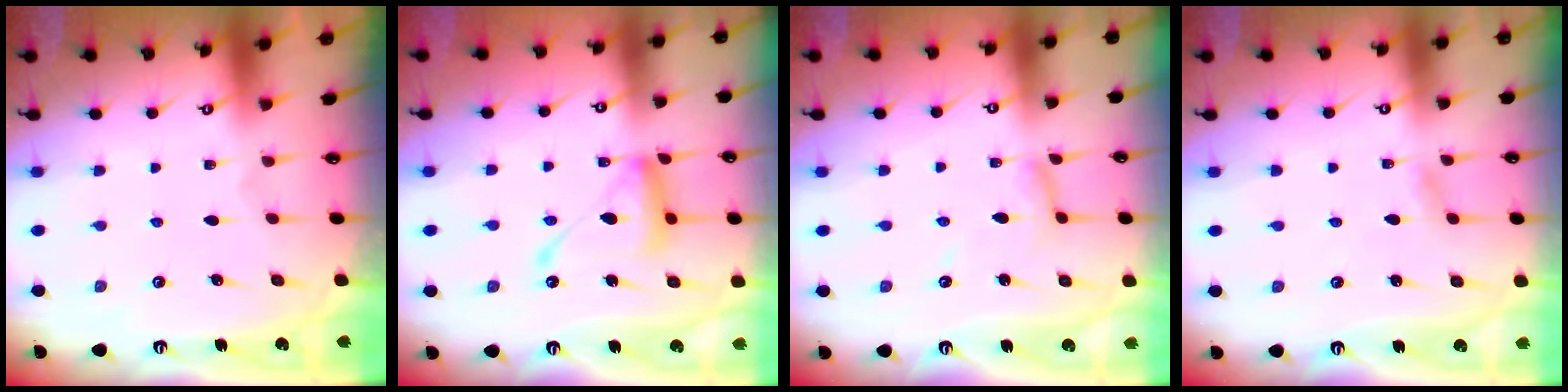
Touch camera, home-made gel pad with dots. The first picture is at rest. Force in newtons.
{"total": 13.1, "press": 13.1, "slide": 1.1}
{"total": 5.2, "press": 5.2, "slide": 0.5}
{"total": 2.8, "press": 2.8, "slide": 0.4}